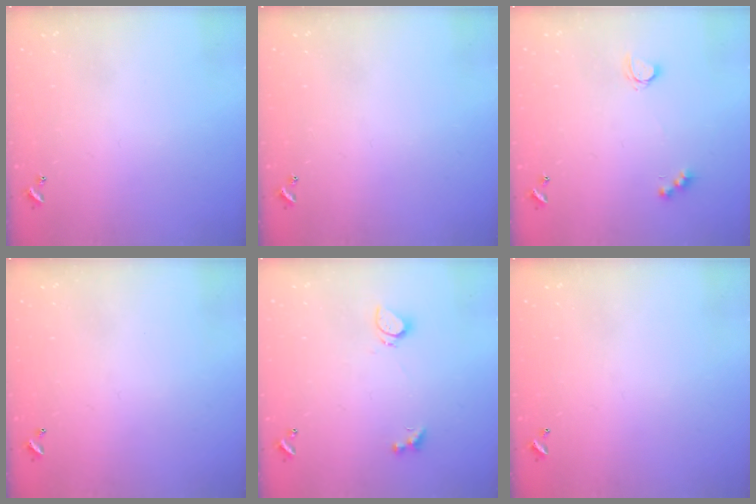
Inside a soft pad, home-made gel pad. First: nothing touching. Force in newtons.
{"total": 0.0}
{"total": 2.7, "press": 2.7, "slide": 0.5}
{"total": 2.7, "press": 2.7, "slide": 0.1}
{"total": 2.6, "press": 2.5, "slide": 0.8}
{"total": 2.7, "press": 2.7, "slide": 0.1}